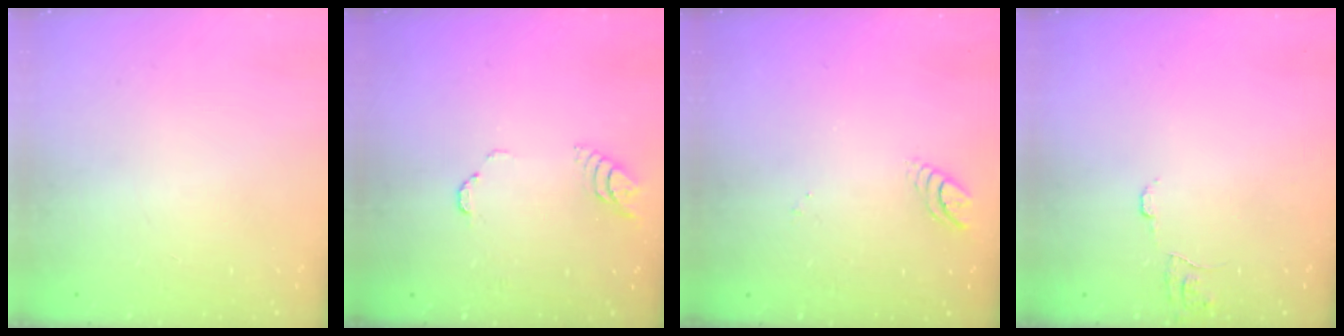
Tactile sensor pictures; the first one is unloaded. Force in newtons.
{"total": 3.9, "press": 3.9, "slide": 0.3}
{"total": 4.1, "press": 4.1, "slide": 0.2}
{"total": 5.3, "press": 5.2, "slide": 0.4}